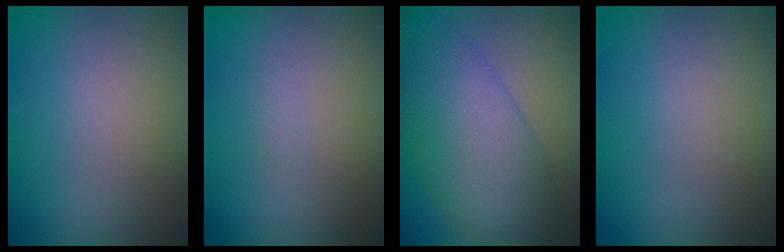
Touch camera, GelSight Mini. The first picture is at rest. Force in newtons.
{"total": 0.6, "press": 0.6, "slide": 0.0}
{"total": 10.2, "press": 10.2, "slide": 0.2}
{"total": 0.0}